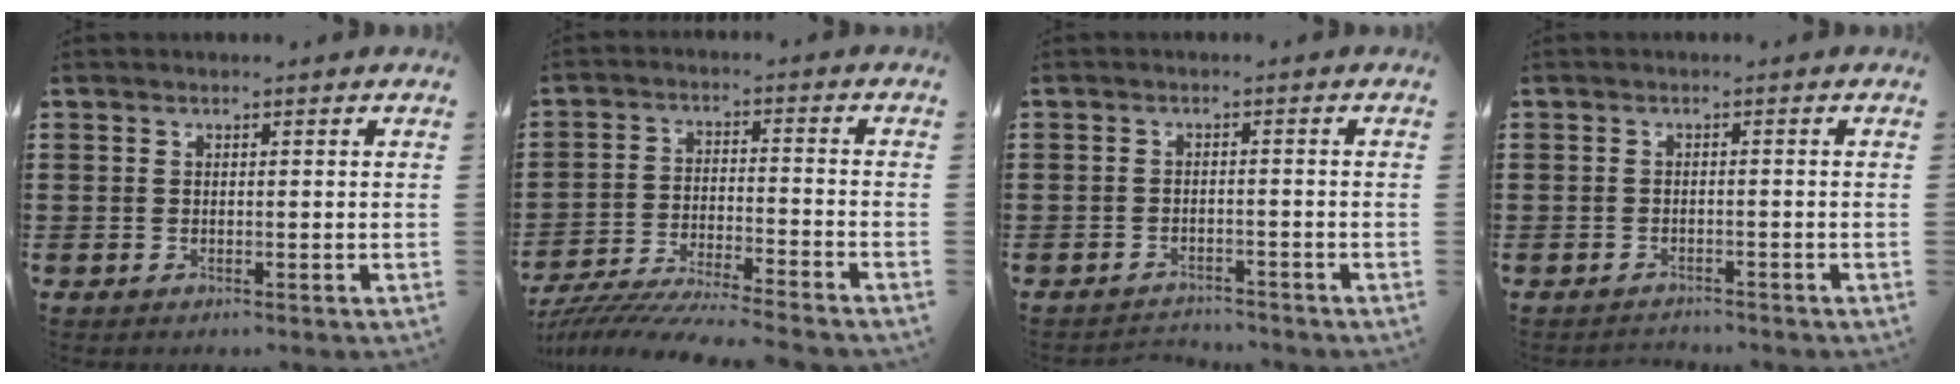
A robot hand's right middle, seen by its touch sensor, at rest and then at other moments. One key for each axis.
{"total": 6.7, "fx": -6.5, "fy": -0.4, "fz": 1.6, "tx": -0.037, "ty": -0.012, "tz": -0.131}
{"total": 2.0, "fx": -2.0, "fy": 0.2, "fz": -0.1, "tx": -0.006, "ty": -0.003, "tz": -0.044}
{"total": 1.4, "fx": -1.3, "fy": 0.1, "fz": -0.2, "tx": -0.001, "ty": 0.002, "tz": -0.031}